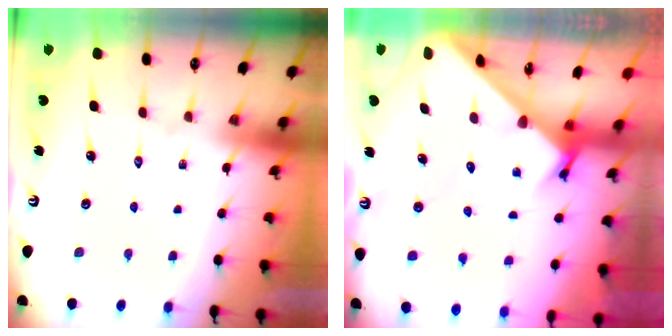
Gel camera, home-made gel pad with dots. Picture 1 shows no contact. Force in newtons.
{"total": 2.1, "press": 2.1, "slide": 0.2}